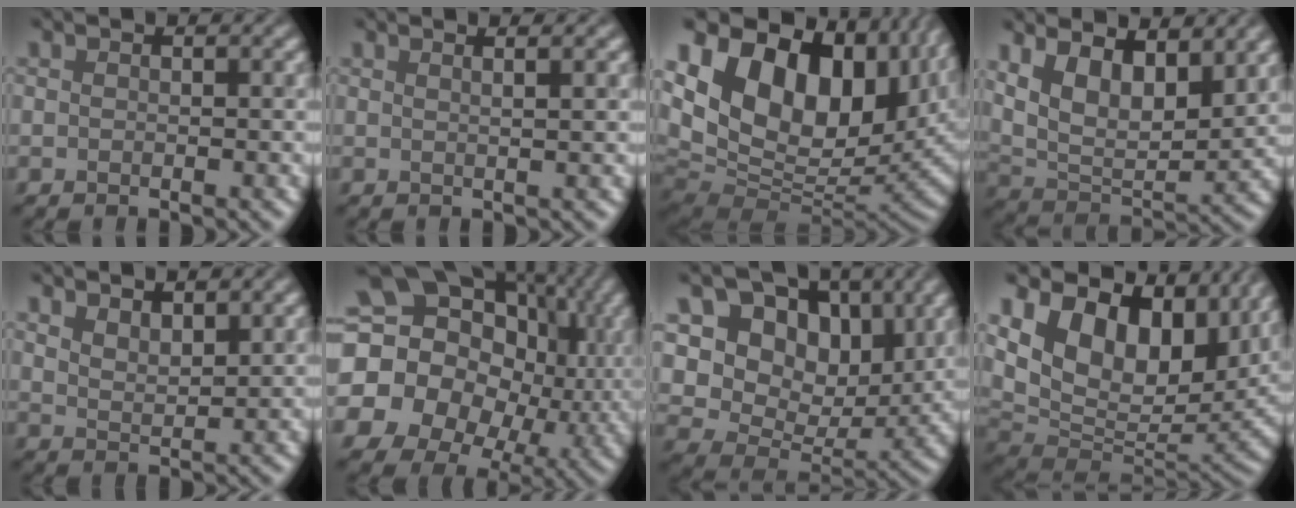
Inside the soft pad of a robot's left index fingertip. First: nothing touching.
{"total": 2.9, "force": [1.5, 1.2, 2.2], "torque": [-0.006, 0.012, -0.010]}
{"total": 19.9, "force": [6.4, 12.8, 13.9], "torque": [-0.249, 0.022, 0.128]}
{"total": 9.4, "force": [4.6, 4.6, 6.8], "torque": [-0.124, 0.003, 0.071]}
{"total": 2.7, "force": [2.0, 0.9, 1.5], "torque": [-0.028, -0.004, 0.040]}
{"total": 21.0, "force": [2.3, 18.0, 10.7], "torque": [-0.211, -0.004, 0.021]}
{"total": 14.2, "force": [5.7, 9.4, 9.0], "torque": [-0.163, 0.014, 0.086]}
{"total": 17.1, "force": [7.2, 10.4, 11.4], "torque": [-0.212, 0.016, 0.150]}